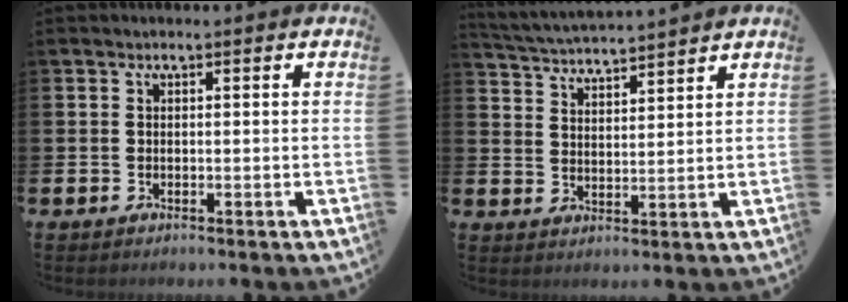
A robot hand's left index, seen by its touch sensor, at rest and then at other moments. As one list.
[{"total": 4.3, "force": [4.3, 0.0, 0.1], "torque": [-0.024, -0.030, 0.077]}]